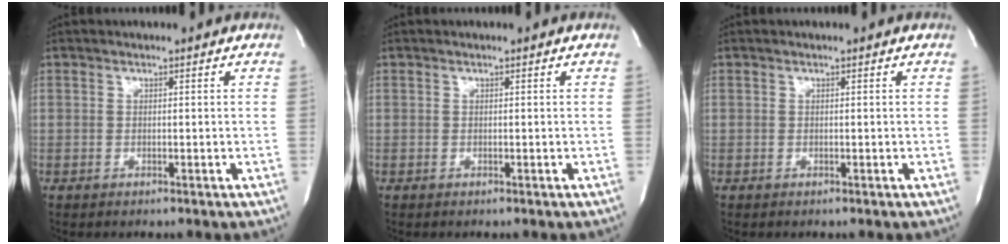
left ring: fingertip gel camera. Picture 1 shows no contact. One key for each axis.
{"total": 0.0}
{"total": 0.0}